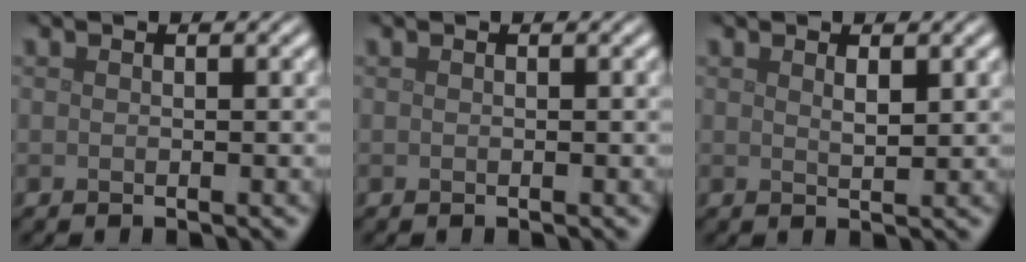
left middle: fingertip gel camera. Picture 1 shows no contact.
{"total": 0.0}
{"total": 1.1, "force": [0.8, 0.2, 0.8], "torque": [-0.015, -0.001, 0.013]}